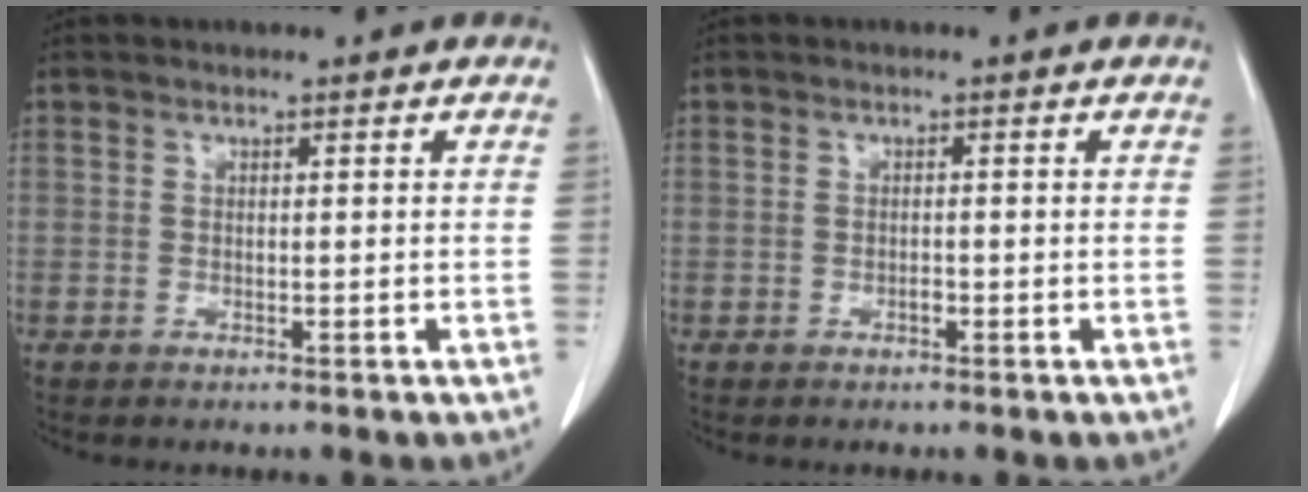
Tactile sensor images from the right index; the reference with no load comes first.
{"total": 0.7, "force": [-0.3, 0.3, 0.5], "torque": [-0.013, 0.001, -0.005]}